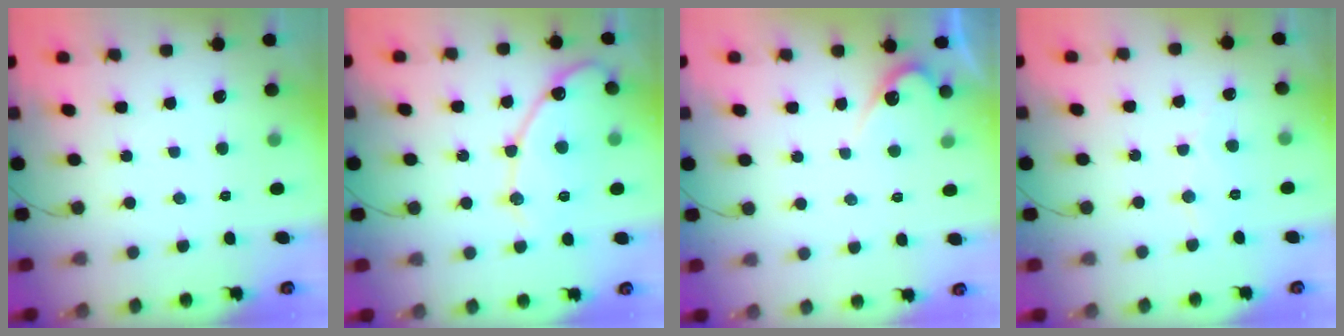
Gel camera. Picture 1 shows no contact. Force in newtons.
{"total": 13.7, "press": 13.6, "slide": 1.3}
{"total": 5.1, "press": 5.0, "slide": 0.4}
{"total": 4.3, "press": 4.2, "slide": 0.5}